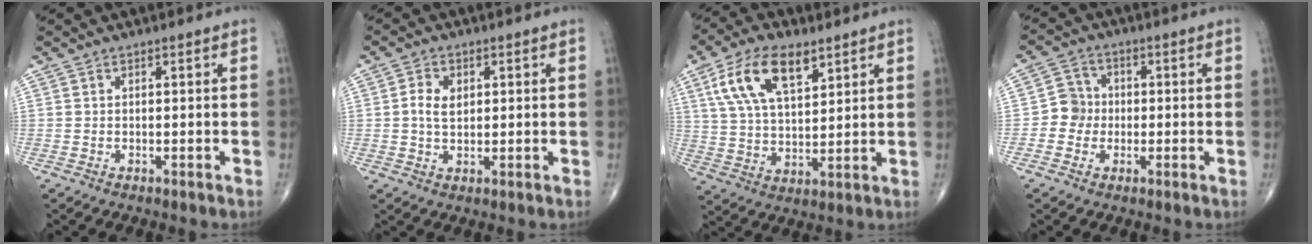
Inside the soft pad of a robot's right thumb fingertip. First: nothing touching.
{"total": 4.1, "force": [0.7, 2.9, 2.9], "torque": [-0.050, 0.001, 0.010]}
{"total": 13.8, "force": [6.7, 6.6, 10.1], "torque": [-0.175, -0.013, 0.128]}
{"total": 5.0, "force": [-0.8, 4.7, 1.2], "torque": [0.009, 0.012, -0.027]}